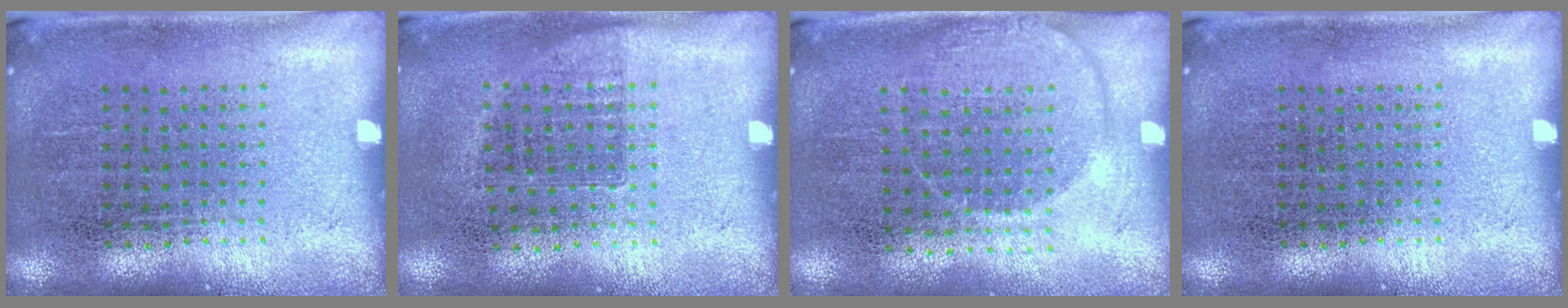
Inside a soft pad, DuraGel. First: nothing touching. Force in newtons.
{"total": 0.7, "press": 0.6, "slide": 0.4}
{"total": 1.4, "press": 1.2, "slide": 0.6}
{"total": 0.0}